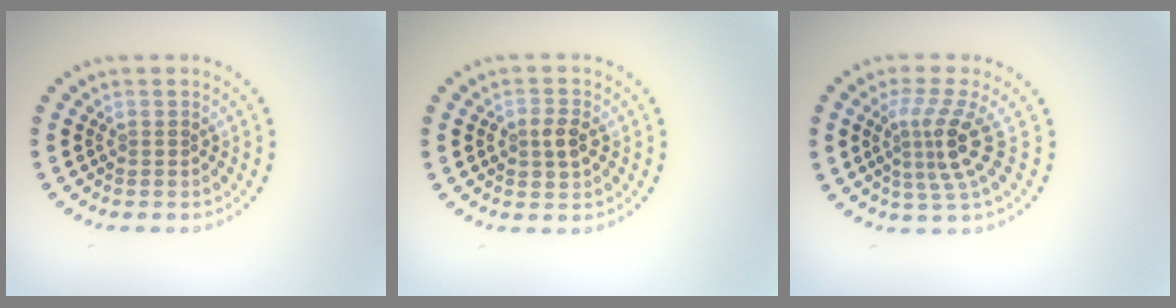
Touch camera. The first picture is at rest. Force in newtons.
{"total": 2.1, "press": 2.1, "slide": 0.2}
{"total": 3.9, "press": 2.6, "slide": 2.8}